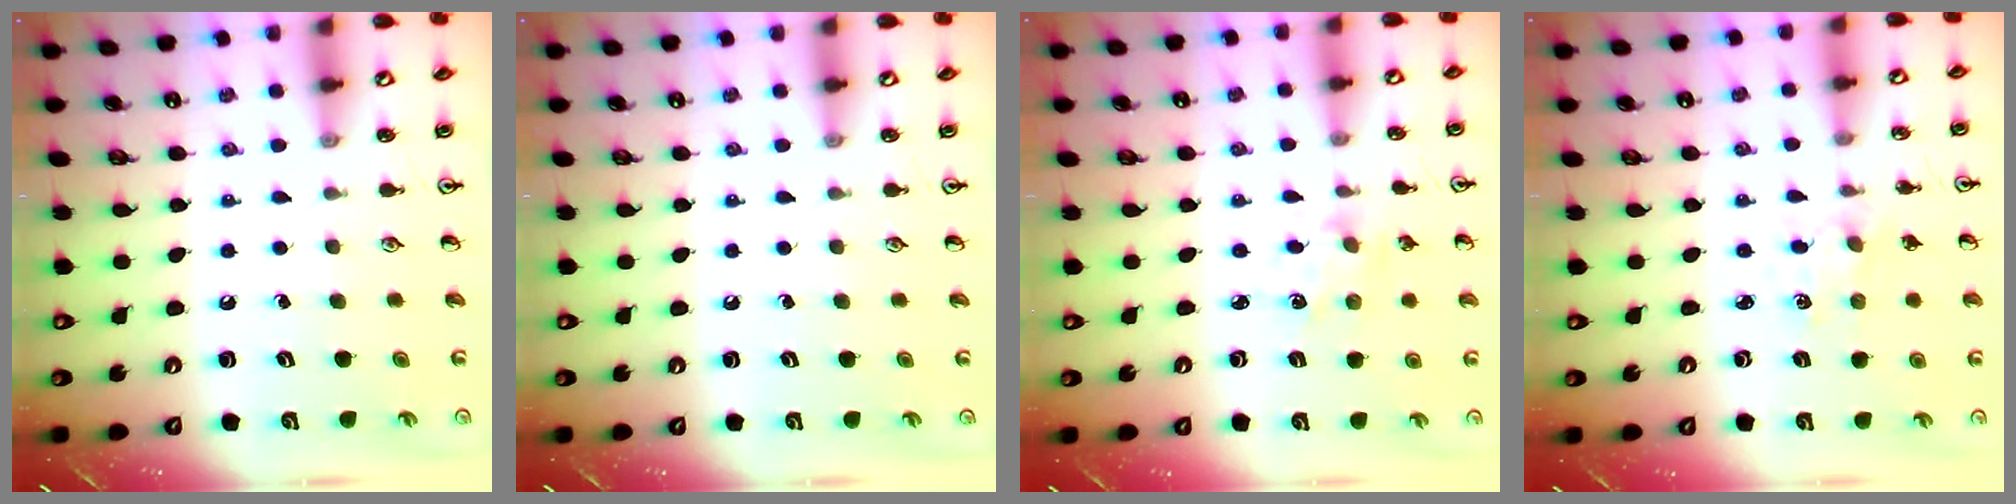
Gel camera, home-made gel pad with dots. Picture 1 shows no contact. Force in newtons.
{"total": 0.0}
{"total": 1.8, "press": 1.7, "slide": 0.5}
{"total": 0.7, "press": 0.7, "slide": 0.2}